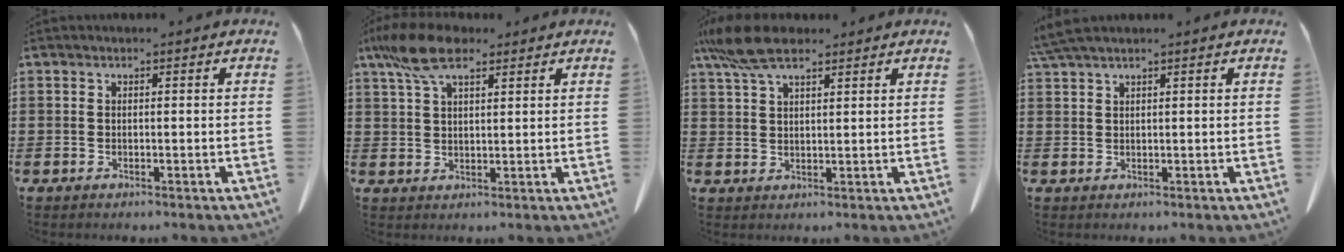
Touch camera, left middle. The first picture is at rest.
{"total": 8.3, "force": [5.3, 3.0, 5.7], "torque": [-0.136, -0.004, 0.095]}
{"total": 7.5, "force": [5.2, 2.5, 4.9], "torque": [-0.113, -0.005, 0.095]}
{"total": 2.7, "force": [2.2, 0.1, 1.7], "torque": [-0.038, -0.001, 0.042]}